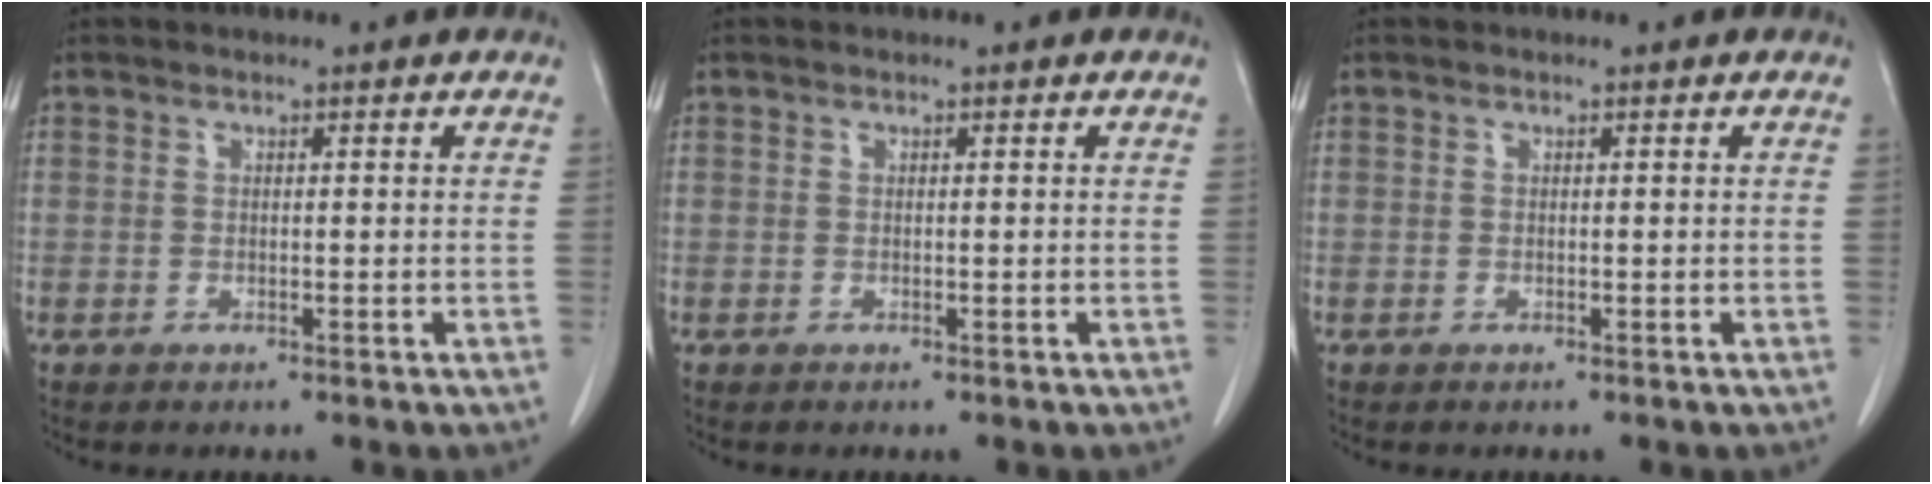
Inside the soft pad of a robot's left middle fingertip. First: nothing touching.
{"total": 0.0}
{"total": 0.0}